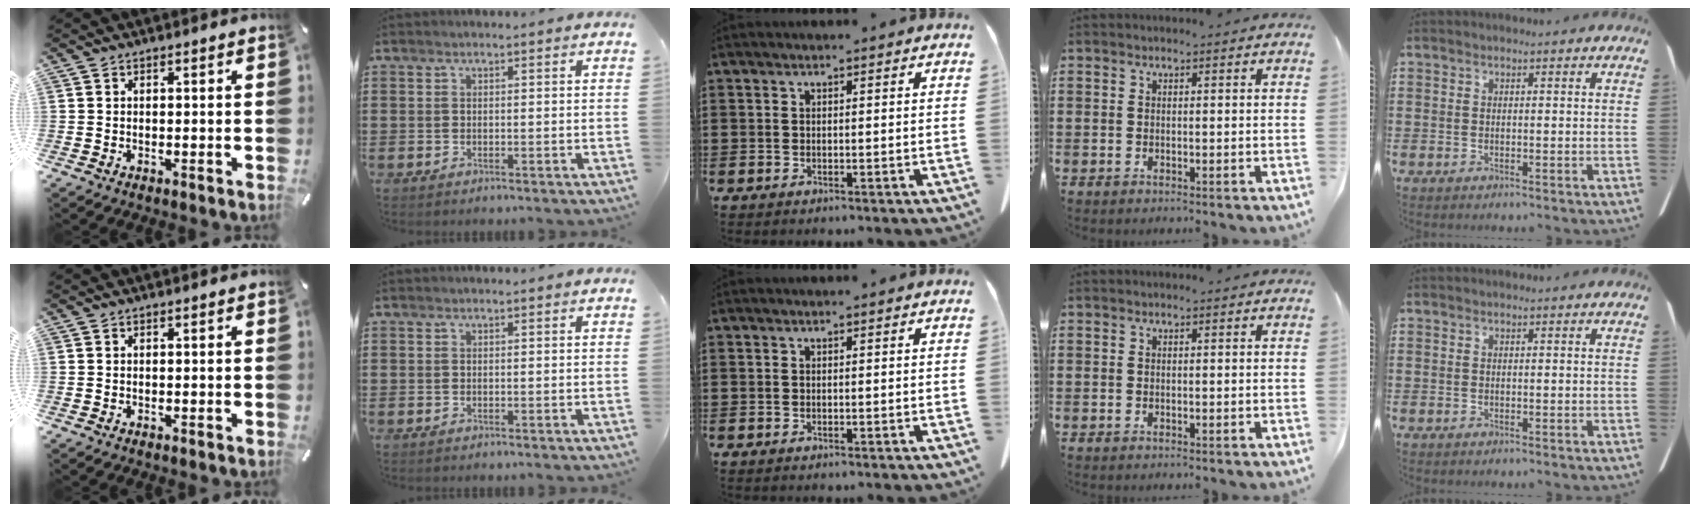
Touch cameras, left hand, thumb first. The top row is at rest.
{}